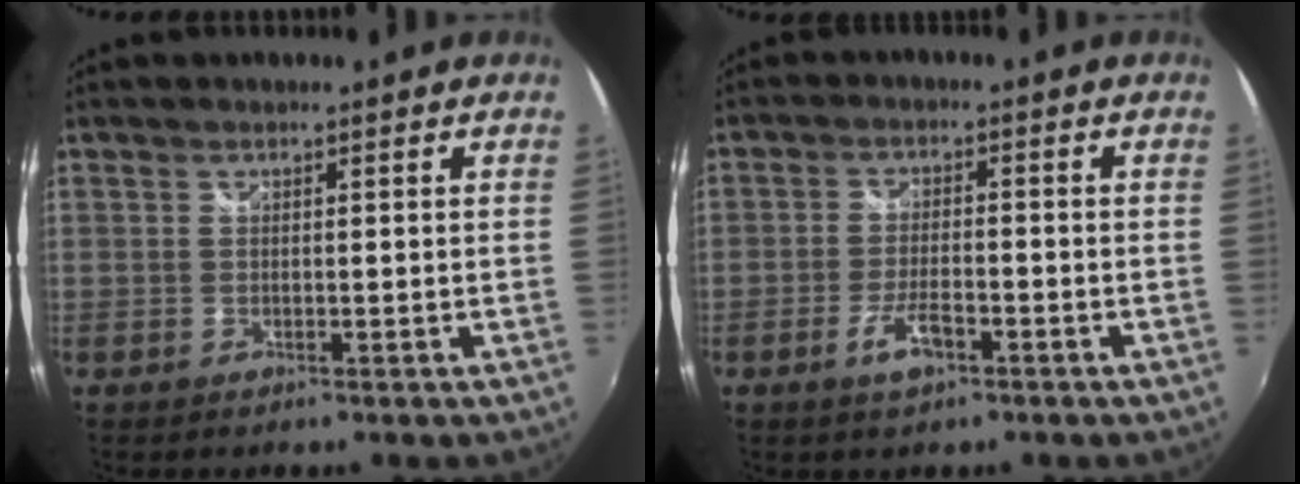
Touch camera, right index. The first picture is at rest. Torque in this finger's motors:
{"motor_torque": [0.90, -0.28, 0.41, 0.08]}